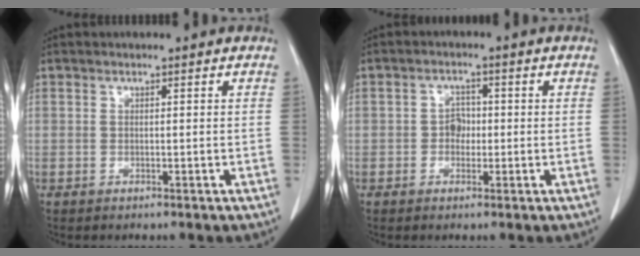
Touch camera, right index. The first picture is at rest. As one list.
[{"total": 2.6, "force": [-0.4, 2.0, 1.5], "torque": [-0.019, 0.008, -0.008]}]